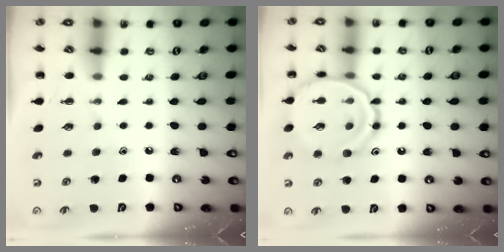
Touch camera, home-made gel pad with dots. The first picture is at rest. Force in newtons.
{"total": 15.5, "press": 15.4, "slide": 1.0}